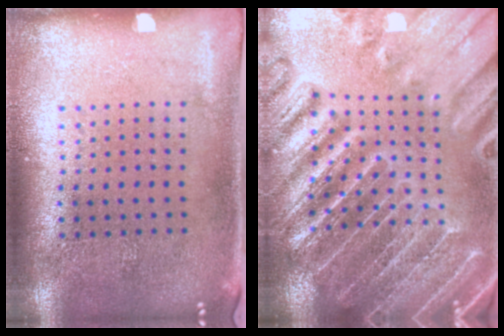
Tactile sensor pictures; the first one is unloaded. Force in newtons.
{"total": 4.4, "press": 4.0, "slide": 1.7}